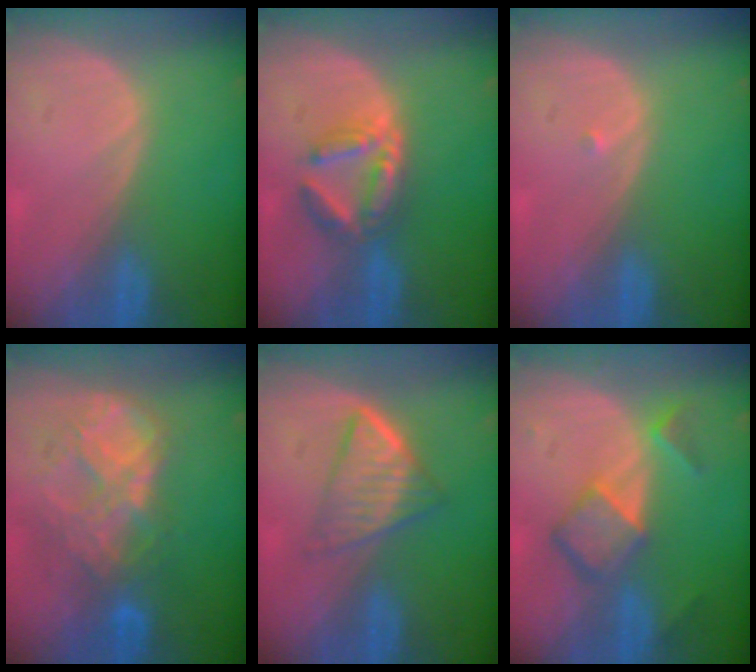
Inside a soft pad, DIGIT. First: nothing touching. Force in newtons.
{"total": 5.9, "press": 5.6, "slide": 1.7}
{"total": 0.5, "press": 0.4, "slide": 0.3}
{"total": 9.0, "press": 7.7, "slide": 4.7}
{"total": 6.3, "press": 5.5, "slide": 3.1}
{"total": 6.8, "press": 5.9, "slide": 3.5}